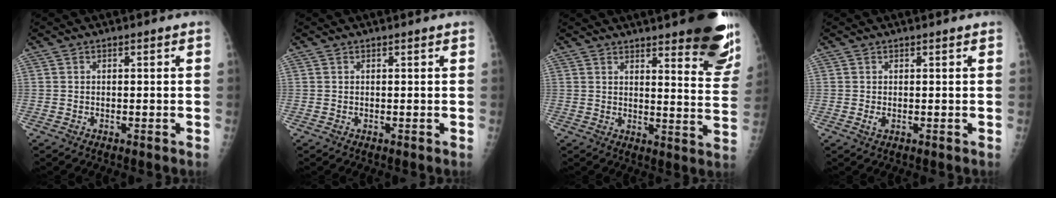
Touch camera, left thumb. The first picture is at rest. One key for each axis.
{"total": 0.0}
{"total": 18.9, "fx": 13.5, "fy": 4.3, "fz": 12.6, "tx": -0.129, "ty": -0.081, "tz": 0.158}
{"total": 1.4, "fx": 0.5, "fy": 0.5, "fz": 1.2, "tx": -0.025, "ty": 0.005, "tz": 0.011}